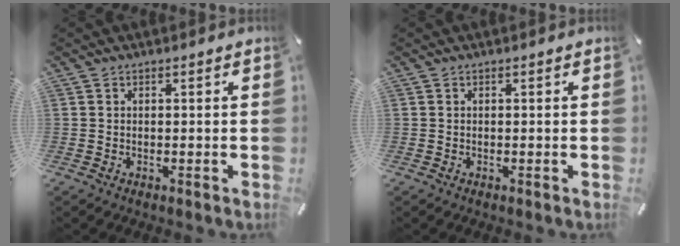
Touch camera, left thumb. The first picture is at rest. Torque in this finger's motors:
{"motor_torque": [-0.01, 0.00, -0.01, -0.01, 0.00]}